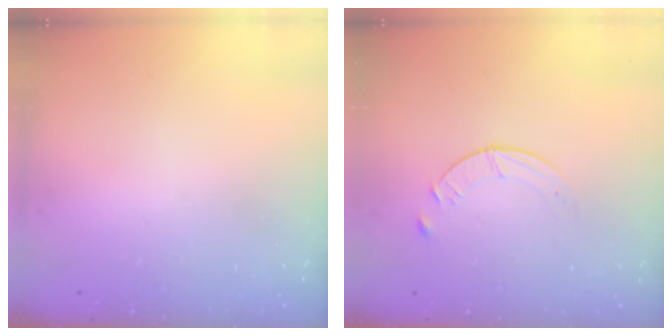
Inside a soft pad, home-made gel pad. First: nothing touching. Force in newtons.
{"total": 5.6, "press": 5.6, "slide": 0.7}